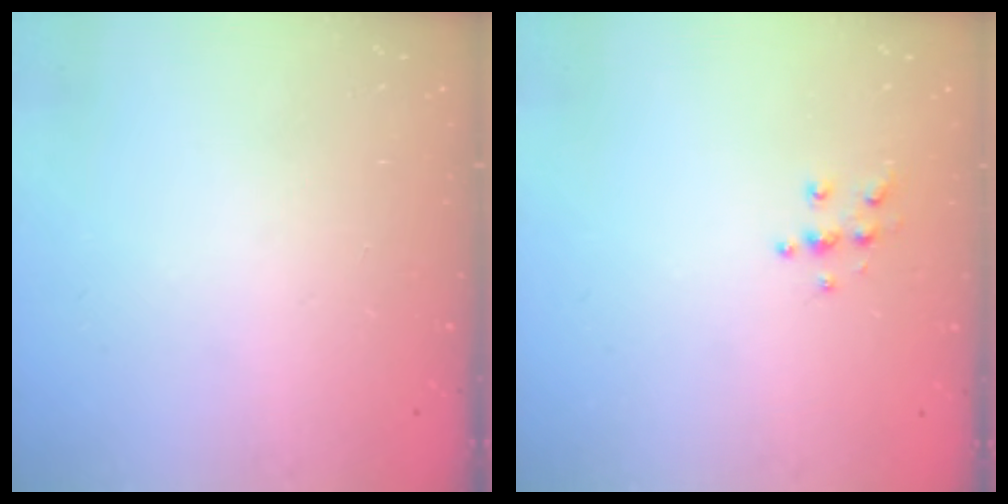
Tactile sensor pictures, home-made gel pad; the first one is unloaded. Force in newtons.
{"total": 5.3, "press": 5.2, "slide": 0.2}